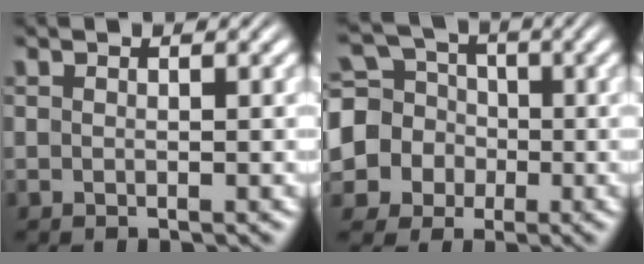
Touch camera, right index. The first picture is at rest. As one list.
[{"total": 13.0, "force": [-1.8, 12.2, 3.9], "torque": [-0.130, -0.047, -0.036]}]